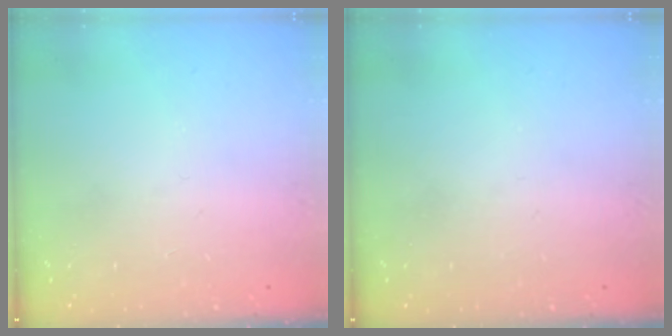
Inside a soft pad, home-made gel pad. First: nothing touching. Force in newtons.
{"total": 0.0}